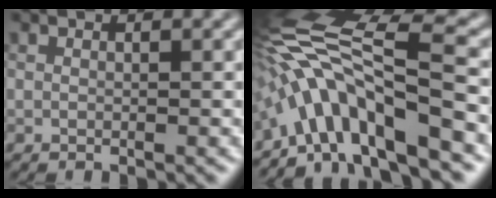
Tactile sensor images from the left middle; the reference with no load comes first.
{"total": 10.9, "force": [-5.7, 1.9, 9.1], "torque": [-0.162, 0.032, -0.088]}